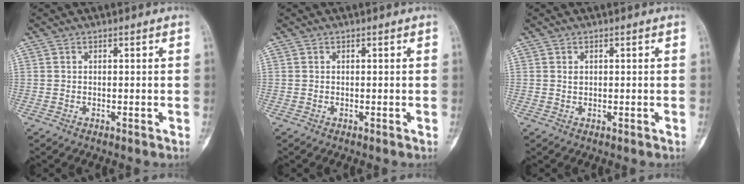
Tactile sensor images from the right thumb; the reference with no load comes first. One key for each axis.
{"total": 0.0}
{"total": 0.8, "fx": 0.3, "fy": 0.6, "fz": 0.4, "tx": 0.000, "ty": 0.002, "tz": 0.005}